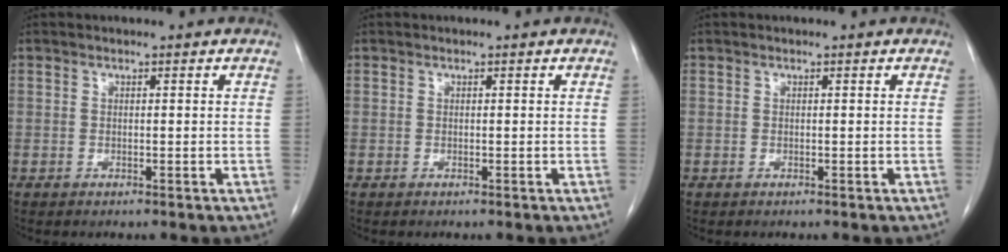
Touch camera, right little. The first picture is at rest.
{"total": 0.0}
{"total": 0.0}